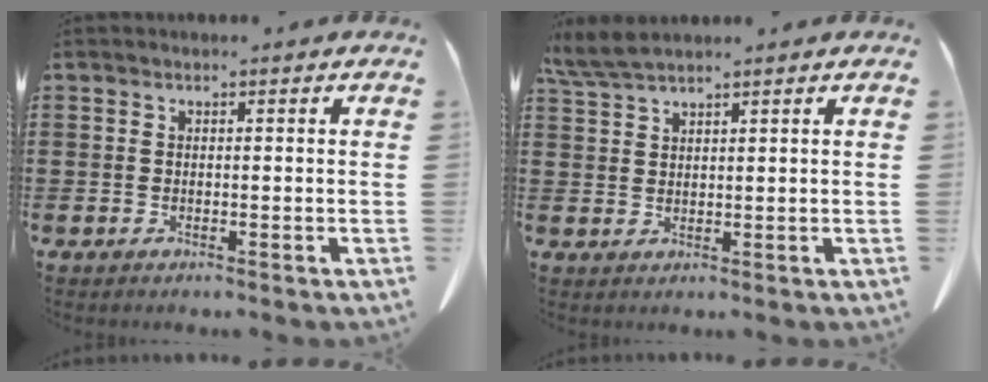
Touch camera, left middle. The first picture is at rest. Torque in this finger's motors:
{"motor_torque": [0.61, 0.50, 0.04, 0.02]}